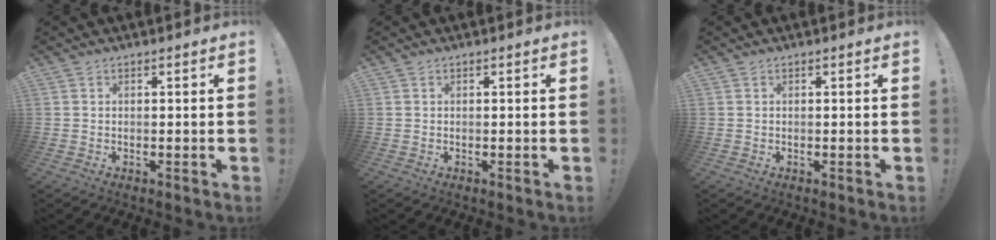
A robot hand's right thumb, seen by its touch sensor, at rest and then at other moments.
{"total": 0.0}
{"total": 0.0}